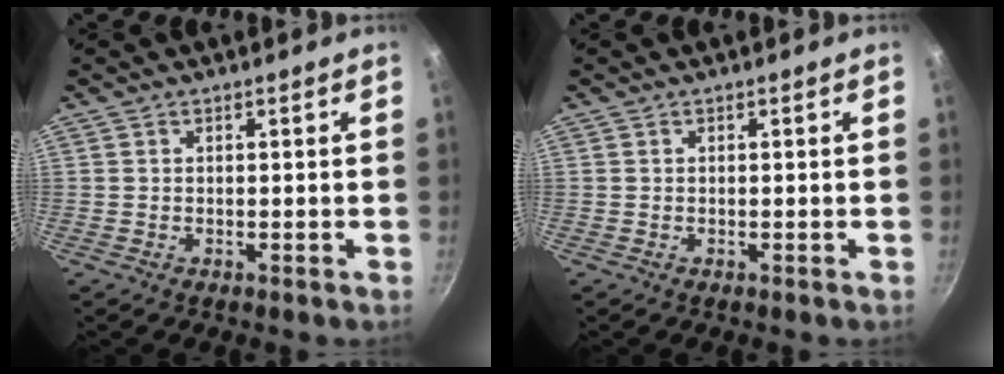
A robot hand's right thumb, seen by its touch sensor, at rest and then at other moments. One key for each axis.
{"total": 0.0}